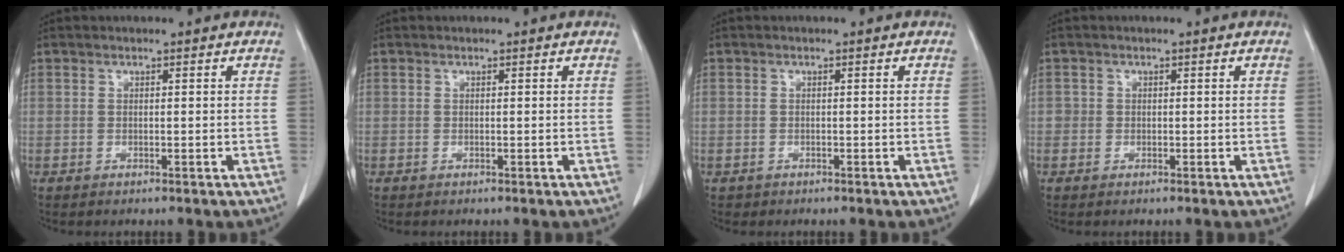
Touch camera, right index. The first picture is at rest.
{"total": 0.0}
{"total": 0.7, "force": [-0.4, 0.6, -0.1], "torque": [-0.005, 0.004, -0.008]}
{"total": 0.8, "force": [-0.1, 0.8, 0.0], "torque": [0.006, 0.004, -0.005]}